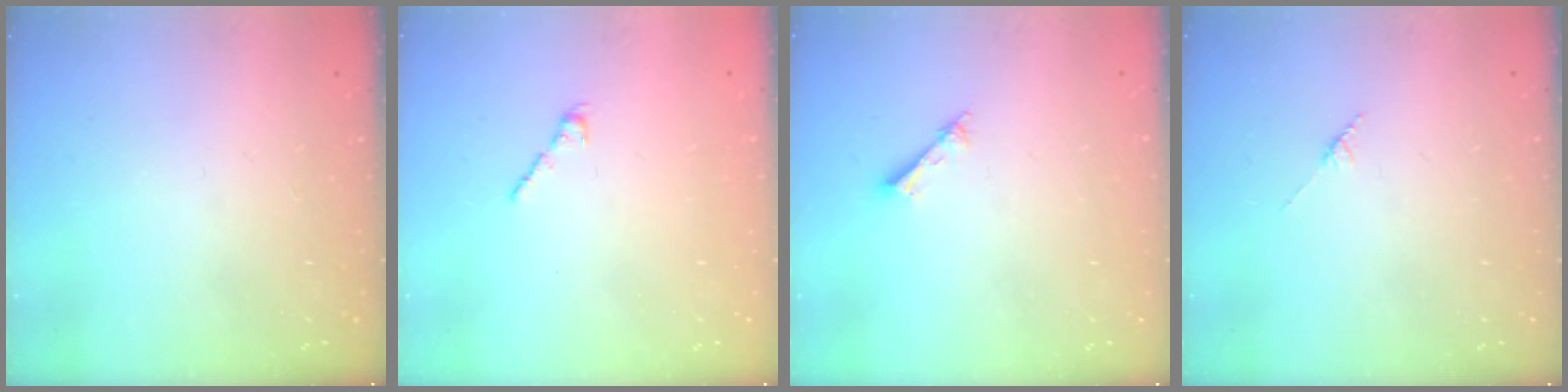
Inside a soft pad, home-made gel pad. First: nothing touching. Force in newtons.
{"total": 2.5, "press": 2.4, "slide": 0.7}
{"total": 1.5, "press": 1.5, "slide": 0.2}
{"total": 2.8, "press": 2.8, "slide": 0.4}